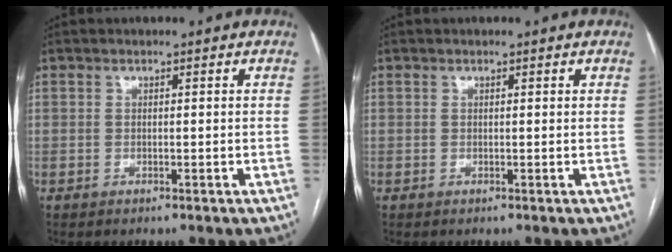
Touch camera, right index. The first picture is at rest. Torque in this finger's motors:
{"motor_torque": [-0.09, -0.03, 0.03, 0.01]}